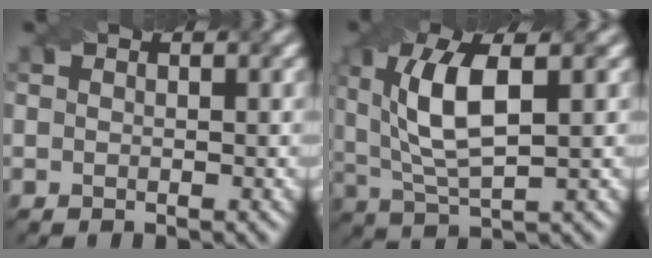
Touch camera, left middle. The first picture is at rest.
{"total": 7.1, "force": [1.3, 2.6, 6.5], "torque": [-0.135, 0.009, 0.036]}